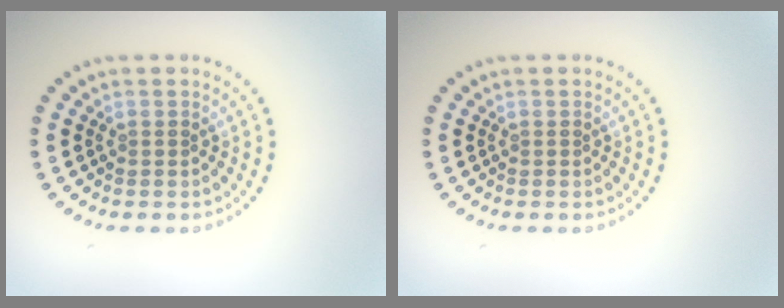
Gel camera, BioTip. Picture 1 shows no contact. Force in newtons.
{"total": 0.0}